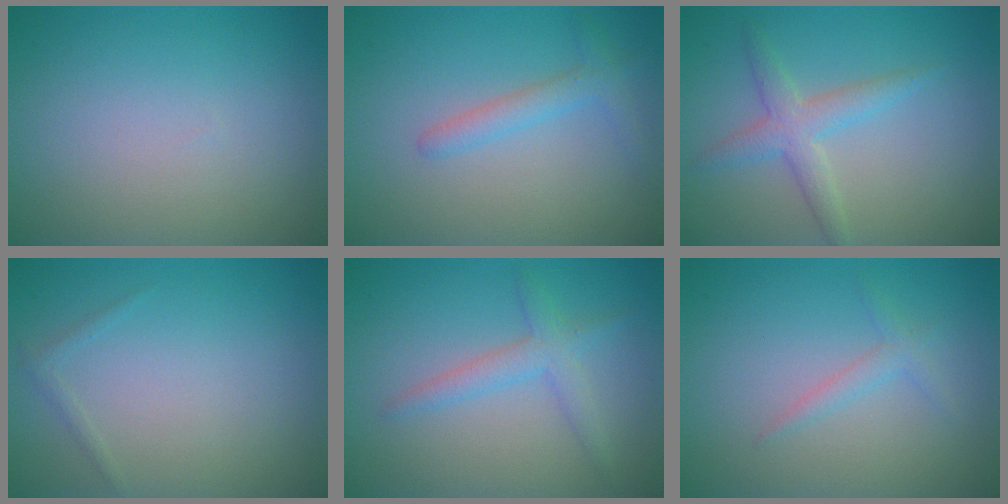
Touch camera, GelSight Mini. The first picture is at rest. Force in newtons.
{"total": 2.1, "press": 2.1, "slide": 0.0}
{"total": 2.9, "press": 2.9, "slide": 0.3}
{"total": 0.6, "press": 0.6, "slide": 0.1}
{"total": 2.4, "press": 2.4, "slide": 0.3}
{"total": 1.3, "press": 1.3, "slide": 0.1}